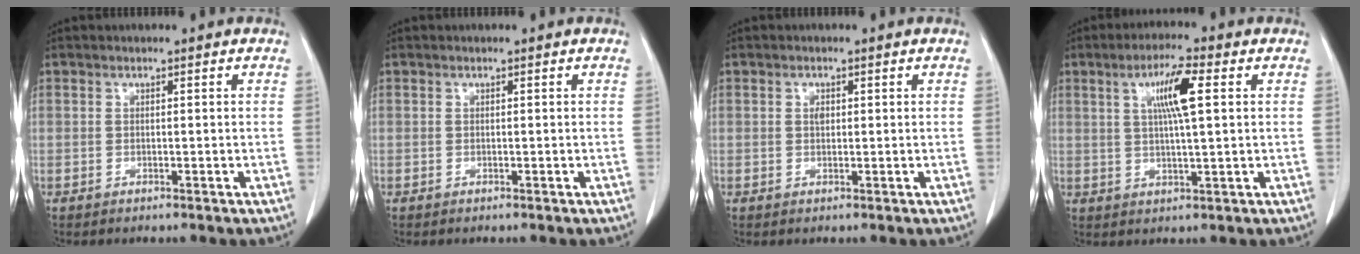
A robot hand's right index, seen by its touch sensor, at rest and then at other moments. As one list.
[{"total": 0.0}, {"total": 1.2, "force": [0.3, 0.8, 0.8], "torque": [-0.014, 0.000, 0.006]}, {"total": 7.1, "force": [2.2, 0.5, 6.8], "torque": [-0.124, 0.006, 0.039]}]